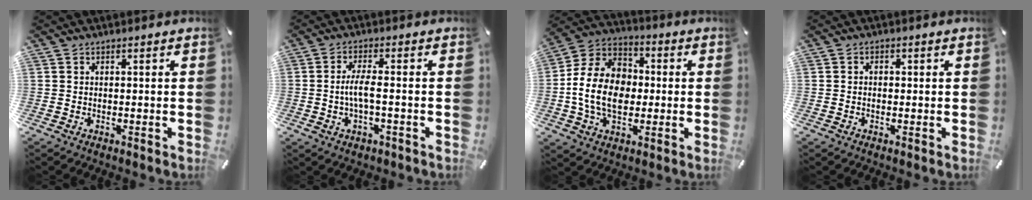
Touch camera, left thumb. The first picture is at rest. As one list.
[{"total": 5.6, "force": [-0.7, 1.8, 5.3], "torque": [-0.115, -0.004, -0.018]}, {"total": 14.7, "force": [-2.0, 11.3, 9.1], "torque": [-0.209, 0.022, -0.036]}, {"total": 1.3, "force": [-0.2, 1.0, 0.8], "torque": [-0.016, 0.005, -0.004]}]